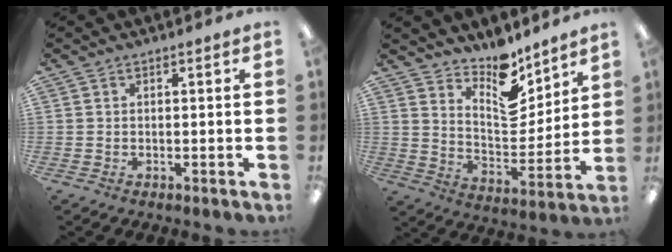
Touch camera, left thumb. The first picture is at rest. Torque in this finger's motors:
{"motor_torque": [0.58, 0.65, 0.02, -0.29, 0.04]}